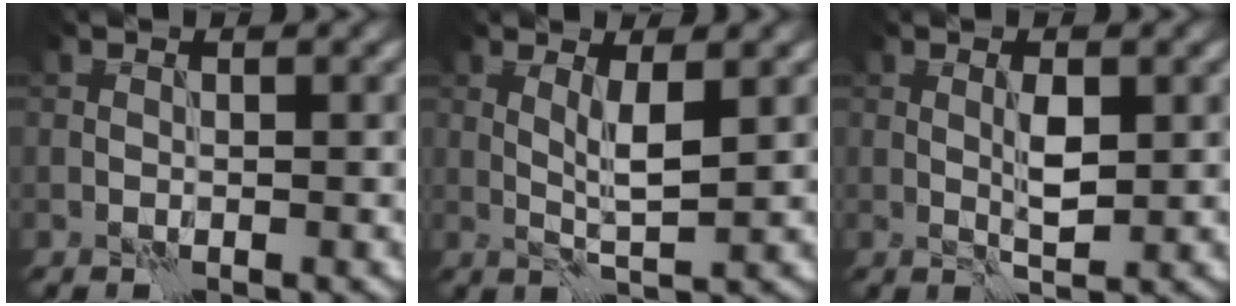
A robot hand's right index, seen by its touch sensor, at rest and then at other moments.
{"total": 2.7, "force": [1.1, 0.2, 2.5], "torque": [-0.047, -0.006, 0.022]}
{"total": 2.3, "force": [0.4, 0.6, 2.2], "torque": [-0.043, -0.001, 0.009]}